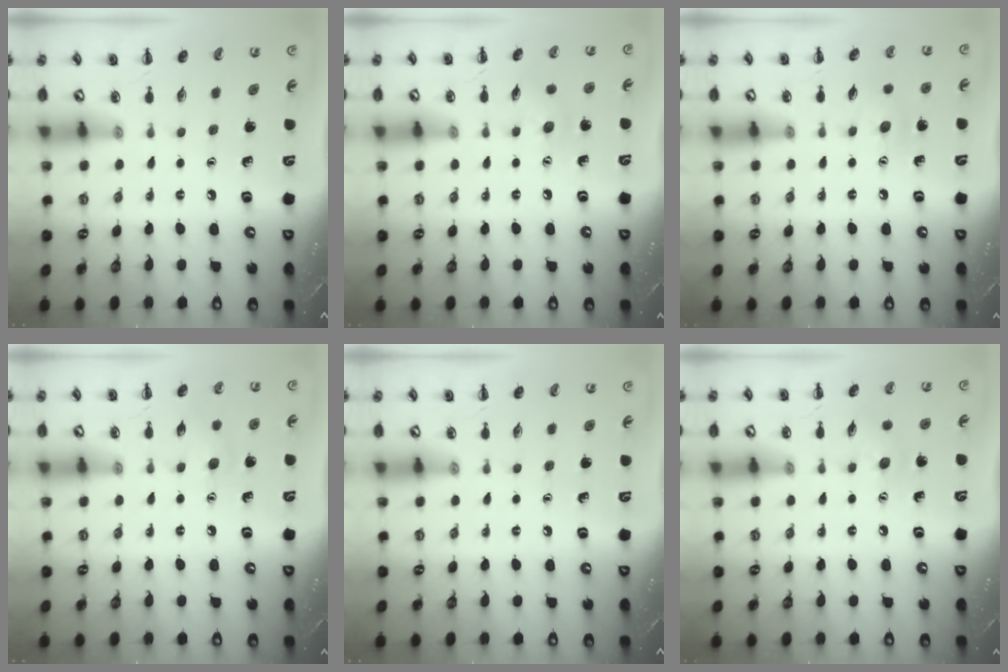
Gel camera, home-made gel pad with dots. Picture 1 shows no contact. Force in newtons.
{"total": 5.5, "press": 5.4, "slide": 1.3}
{"total": 6.5, "press": 6.3, "slide": 1.6}
{"total": 6.4, "press": 6.2, "slide": 1.6}
{"total": 0.0}
{"total": 5.5, "press": 5.4, "slide": 1.3}